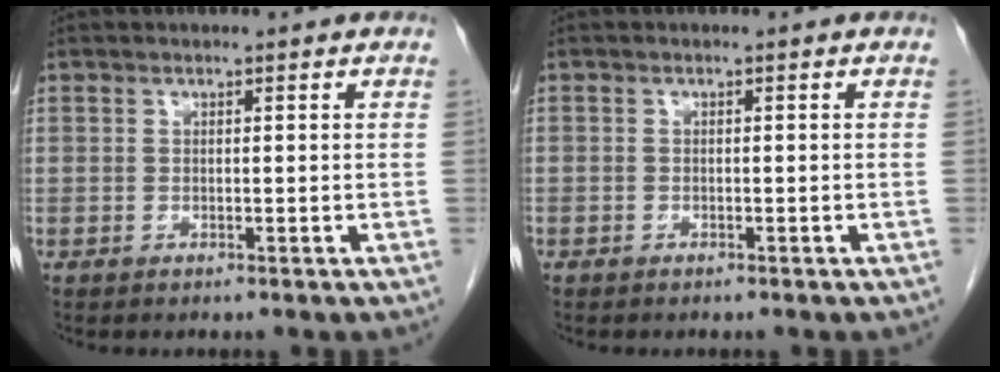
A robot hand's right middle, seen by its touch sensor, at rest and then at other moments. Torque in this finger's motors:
{"motor_torque": [1.00, -1.13, -0.26, -0.21]}